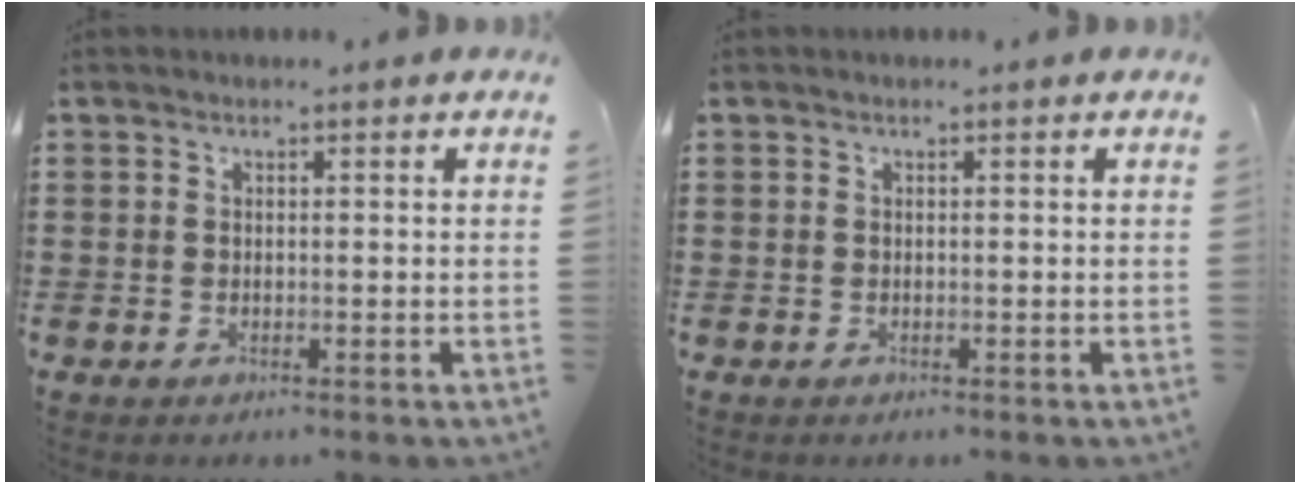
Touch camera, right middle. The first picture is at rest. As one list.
[{"total": 0.0}]